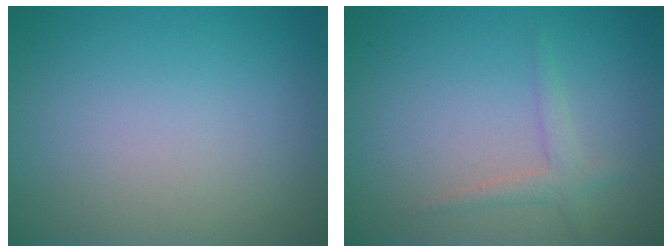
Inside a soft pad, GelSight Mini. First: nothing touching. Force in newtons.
{"total": 1.6, "press": 1.6, "slide": 0.1}